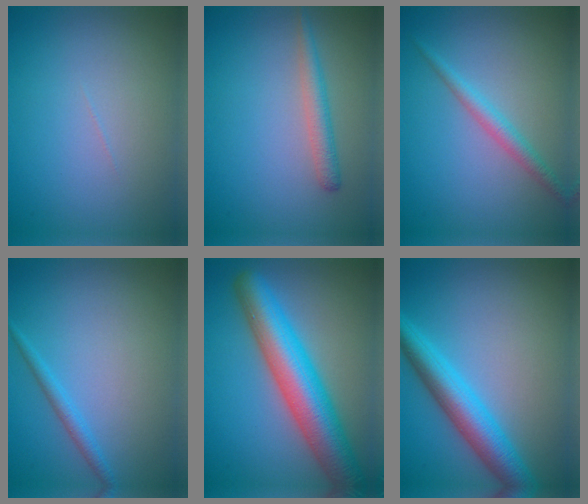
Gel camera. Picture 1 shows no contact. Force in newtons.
{"total": 1.9, "press": 1.9, "slide": 0.0}
{"total": 2.0, "press": 2.0, "slide": 0.1}
{"total": 1.5, "press": 1.5, "slide": 0.1}
{"total": 8.7, "press": 8.7, "slide": 0.3}
{"total": 5.5, "press": 5.5, "slide": 0.1}